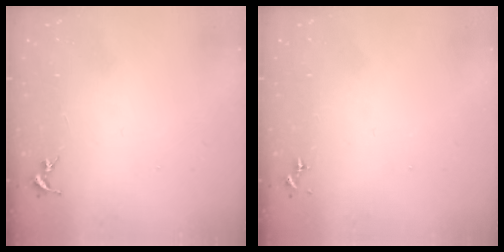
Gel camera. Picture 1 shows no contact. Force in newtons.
{"total": 0.0}